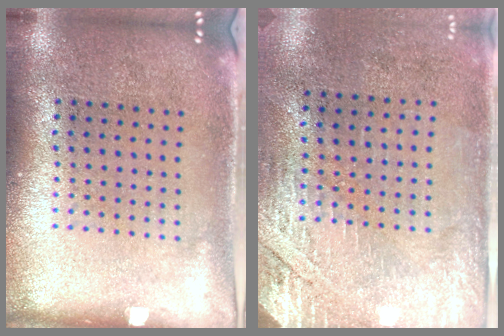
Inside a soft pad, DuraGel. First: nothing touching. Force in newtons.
{"total": 2.8, "press": 2.4, "slide": 1.4}